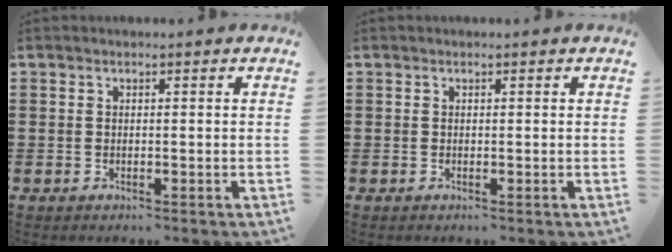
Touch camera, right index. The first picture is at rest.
{"total": 0.0}